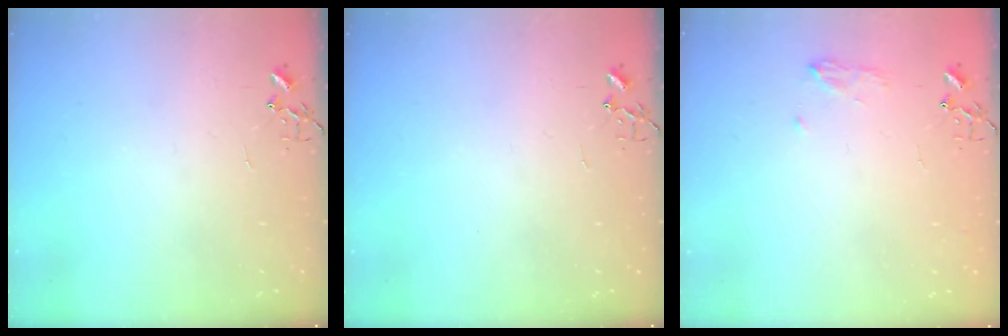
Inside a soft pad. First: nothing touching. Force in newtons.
{"total": 0.0}
{"total": 8.4, "press": 8.4, "slide": 0.9}